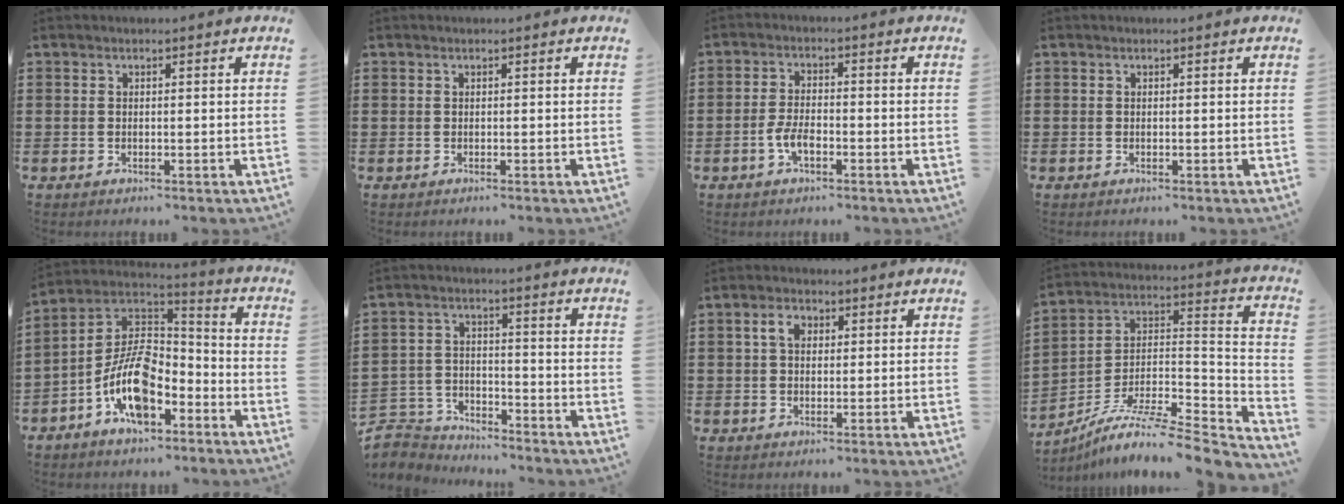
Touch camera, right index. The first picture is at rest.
{"total": 0.0}
{"total": 3.6, "force": [-1.6, 1.4, 2.9], "torque": [-0.073, -0.005, -0.035]}
{"total": 0.0}
{"total": 11.2, "force": [-5.6, 5.3, 8.2], "torque": [-0.202, -0.008, -0.114]}
{"total": 5.5, "force": [-5.2, 1.6, 0.0], "torque": [-0.025, 0.006, -0.114]}
{"total": 3.1, "force": [0.8, 2.1, 2.2], "torque": [-0.048, 0.014, 0.011]}
{"total": 9.2, "force": [-7.3, 1.1, 5.5], "torque": [-0.105, -0.006, -0.149]}